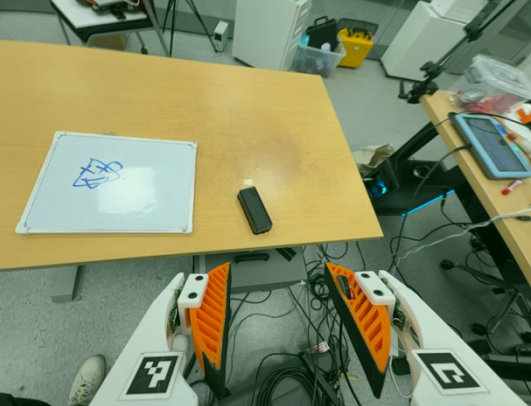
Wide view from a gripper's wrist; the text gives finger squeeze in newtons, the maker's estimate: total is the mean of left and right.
{"total": 0.0}